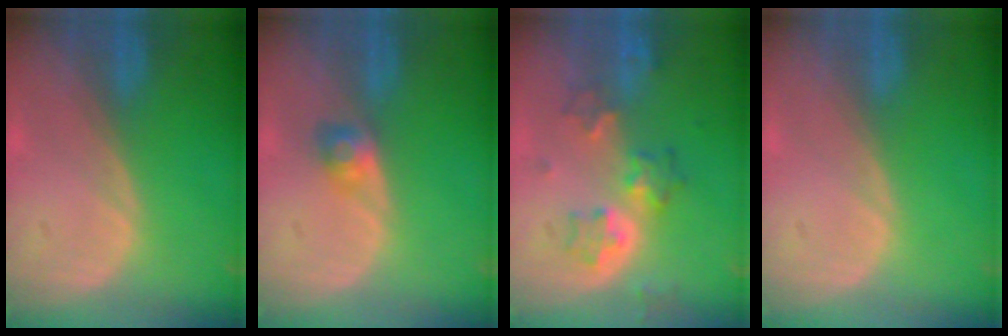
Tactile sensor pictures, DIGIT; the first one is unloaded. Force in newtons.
{"total": 2.4, "press": 2.3, "slide": 0.7}
{"total": 6.4, "press": 5.7, "slide": 3.0}
{"total": 0.0}